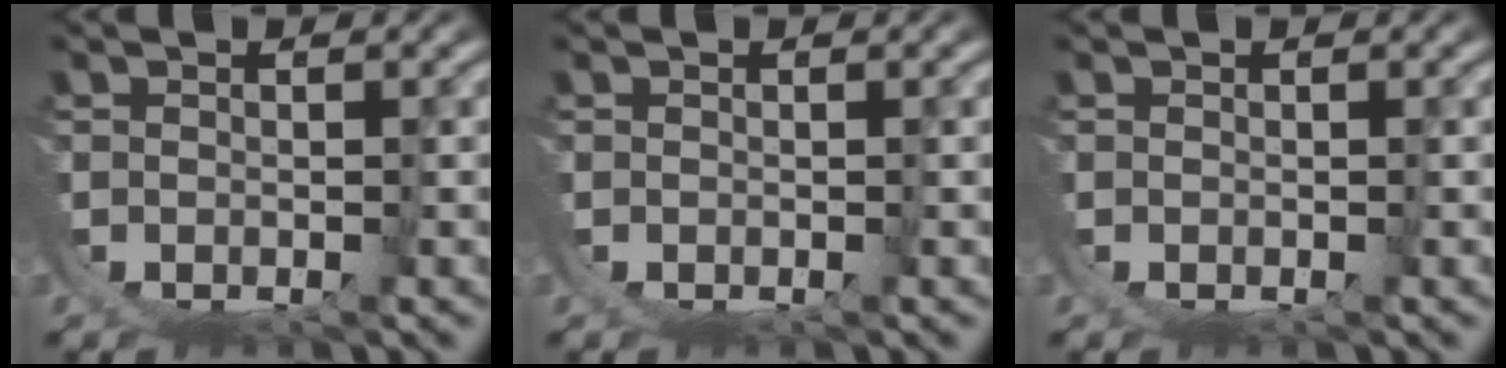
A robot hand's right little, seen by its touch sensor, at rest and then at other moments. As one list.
[{"total": 0.0}, {"total": 0.0}]